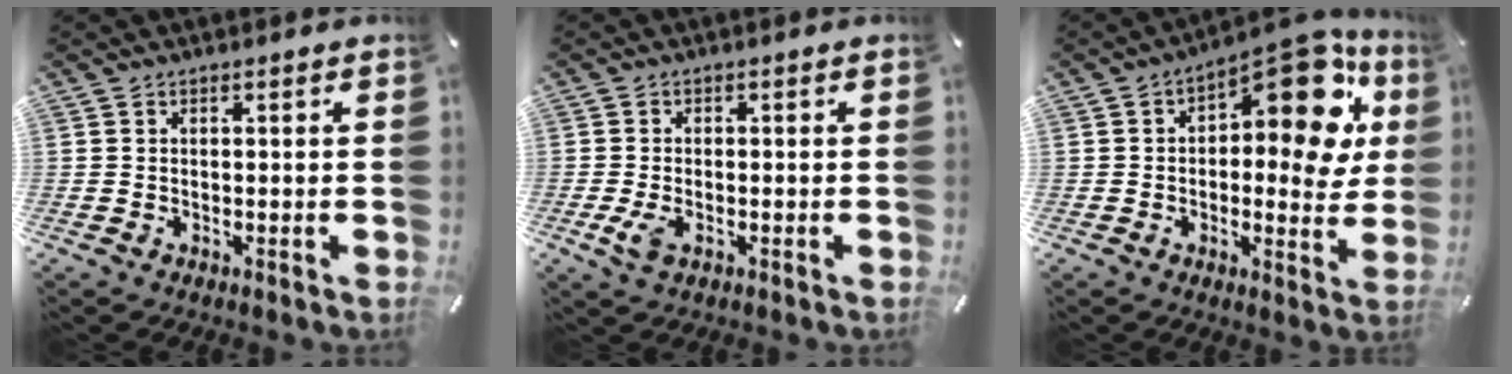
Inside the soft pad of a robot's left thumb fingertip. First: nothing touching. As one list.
[{"total": 3.9, "force": [-1.4, 2.3, 2.8], "torque": [-0.074, -0.005, -0.027]}, {"total": 15.6, "force": [7.4, 6.9, 11.8], "torque": [-0.148, -0.064, 0.122]}]